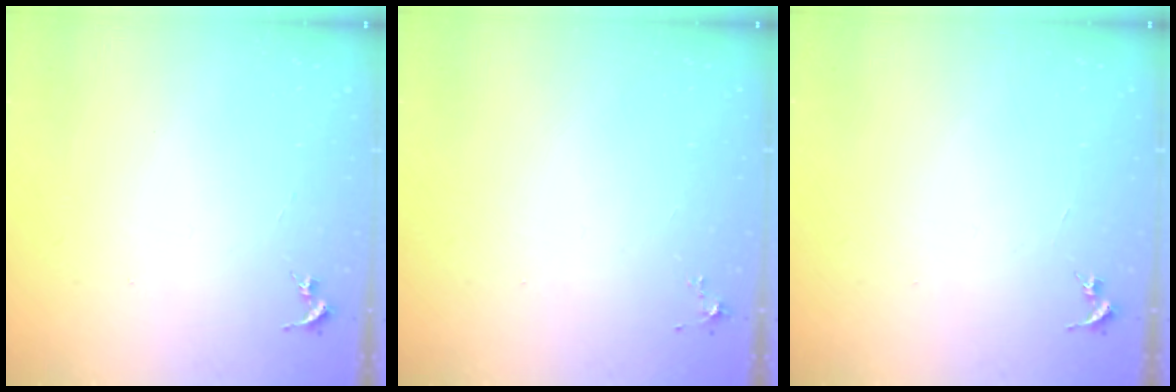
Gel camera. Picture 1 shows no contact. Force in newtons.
{"total": 4.5, "press": 4.4, "slide": 0.6}
{"total": 0.0}